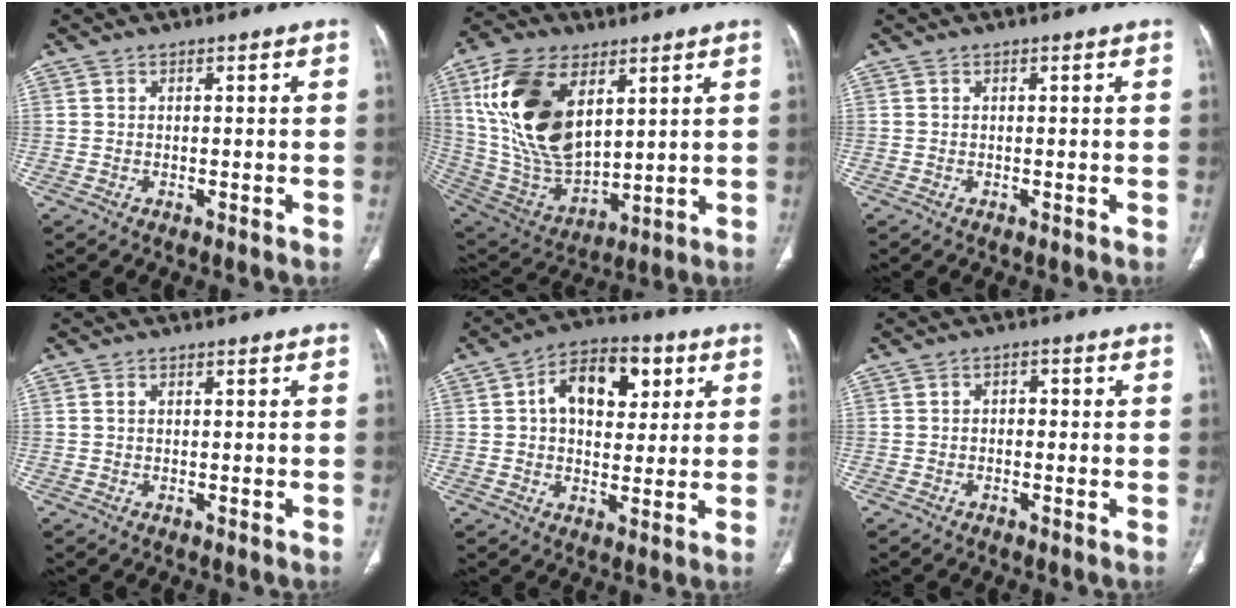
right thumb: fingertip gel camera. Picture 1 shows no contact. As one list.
[{"total": 22.0, "force": [7.7, 12.1, 16.7], "torque": [-0.305, -0.034, 0.156]}, {"total": 0.0}, {"total": 0.6, "force": [0.1, 0.4, 0.4], "torque": [-0.010, 0.003, 0.003]}, {"total": 13.3, "force": [3.9, 8.4, 9.6], "torque": [-0.110, 0.008, 0.056]}, {"total": 1.8, "force": [-0.2, 1.3, 1.2], "torque": [-0.009, 0.008, -0.009]}]